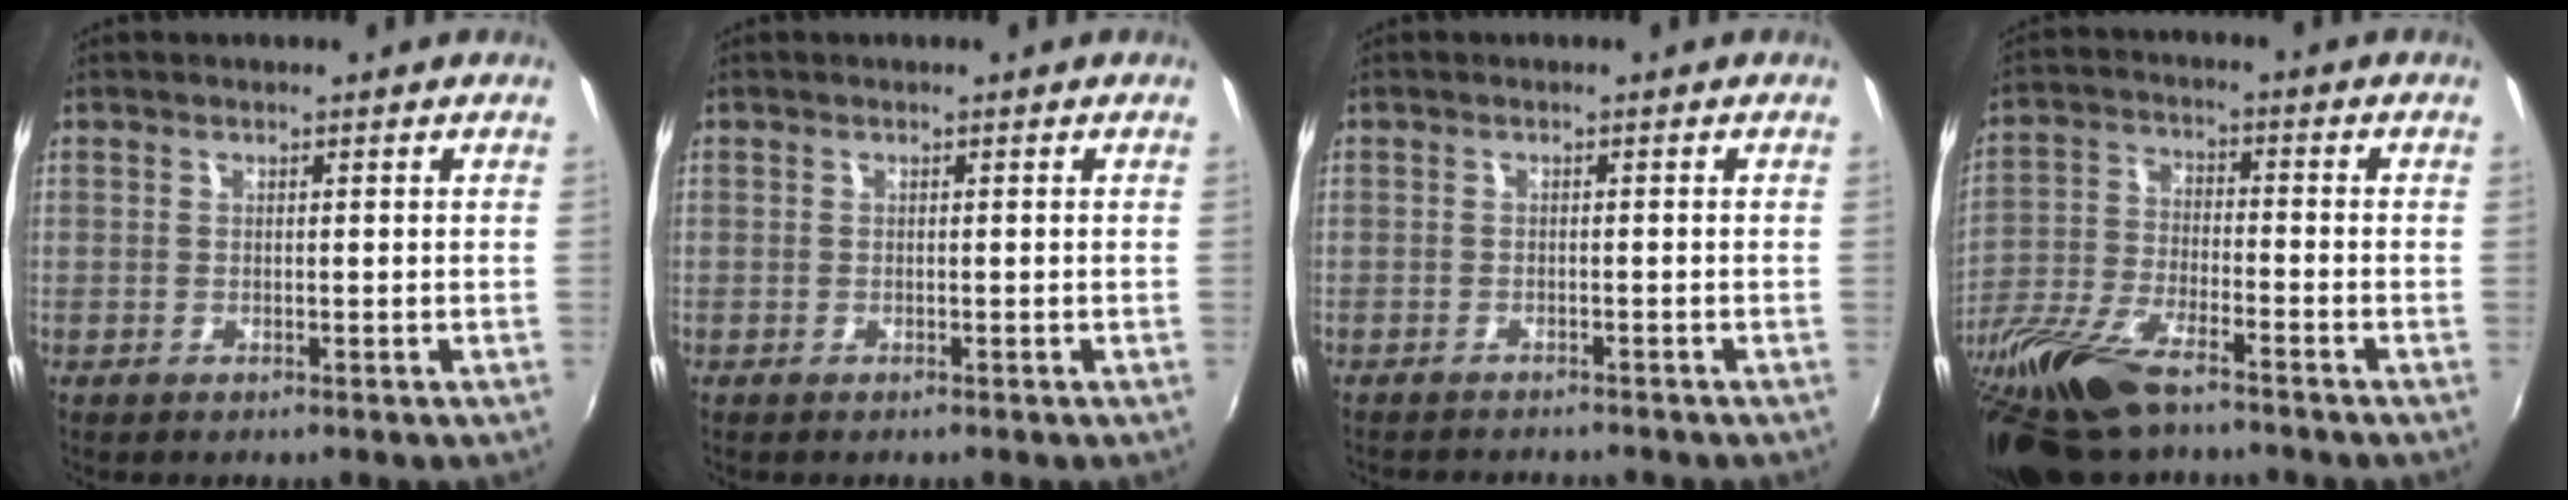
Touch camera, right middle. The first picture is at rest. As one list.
[{"total": 0.0}, {"total": 4.4, "force": [-4.2, 0.6, 1.3], "torque": [-0.036, -0.011, -0.061]}, {"total": 19.5, "force": [-14.9, 5.6, 11.2], "torque": [-0.251, -0.042, -0.281]}]